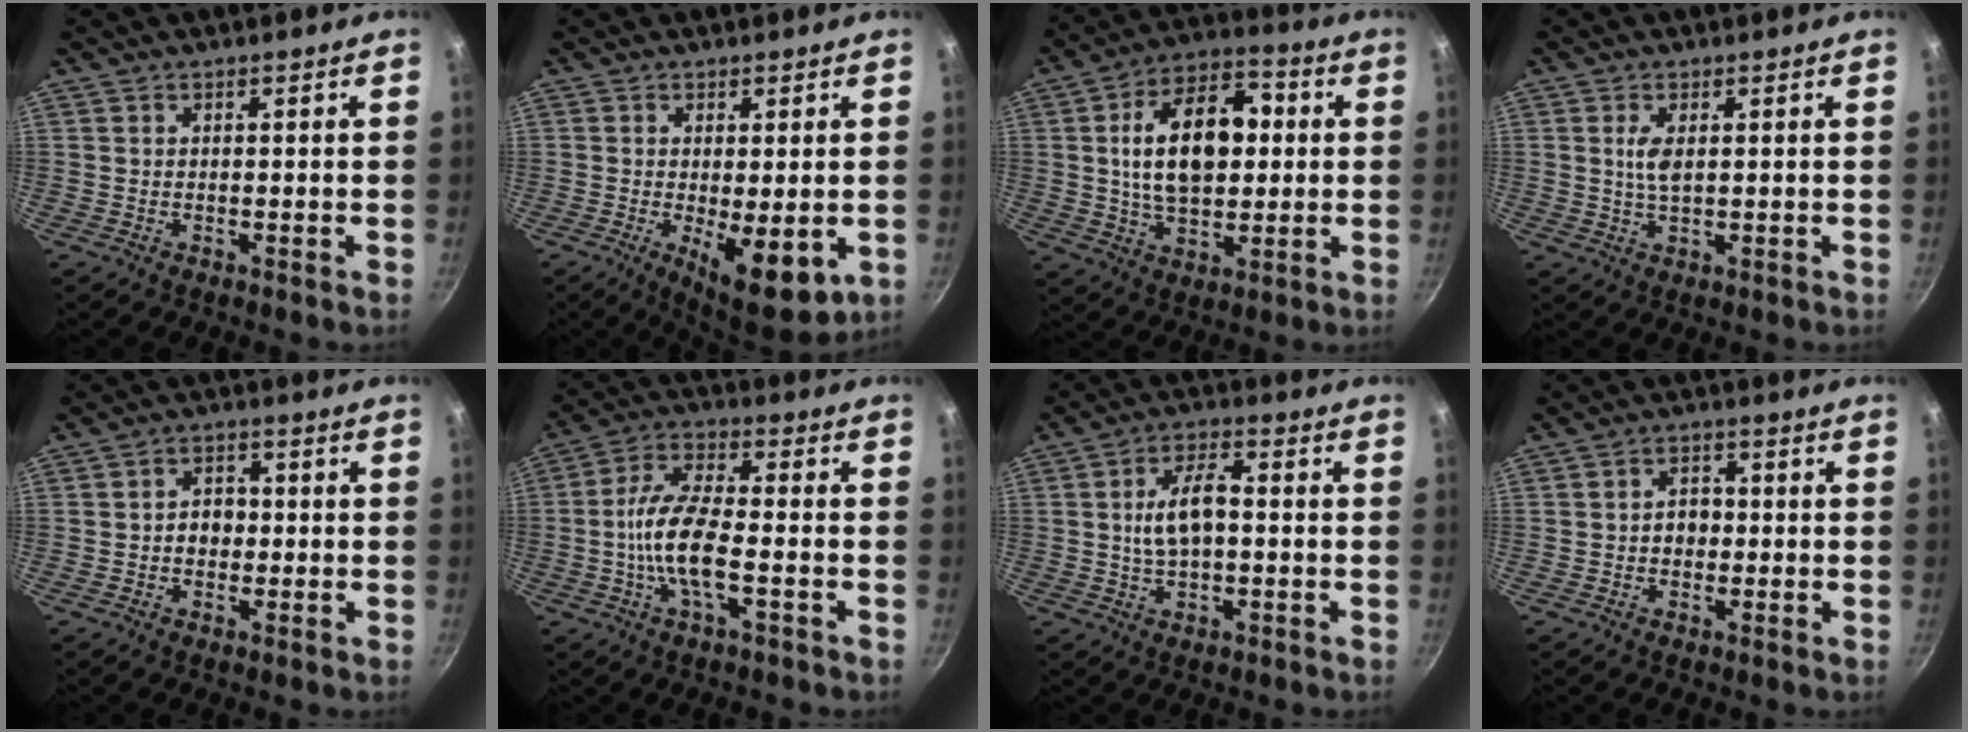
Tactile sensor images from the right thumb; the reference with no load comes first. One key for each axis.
{"total": 10.7, "fx": -2.8, "fy": 4.0, "fz": 9.5, "tx": -0.130, "ty": -0.022, "tz": -0.027}
{"total": 17.6, "fx": 2.2, "fy": 10.3, "fz": 14.1, "tx": -0.210, "ty": 0.014, "tz": 0.033}
{"total": 3.4, "fx": 0.7, "fy": 1.4, "fz": 3.0, "tx": -0.066, "ty": -0.004, "tz": 0.018}
{"total": 4.1, "fx": -0.4, "fy": 3.2, "fz": 2.5, "tx": -0.020, "ty": 0.012, "tz": -0.013}
{"total": 11.3, "fx": -2.3, "fy": 4.2, "fz": 10.2, "tx": -0.213, "ty": 0.029, "tz": -0.047}
{"total": 8.2, "fx": 0.2, "fy": 4.2, "fz": 7.1, "tx": -0.128, "ty": 0.016, "tz": 0.001}
{"total": 3.6, "fx": -0.4, "fy": 2.9, "fz": 2.2, "tx": -0.017, "ty": 0.012, "tz": -0.012}